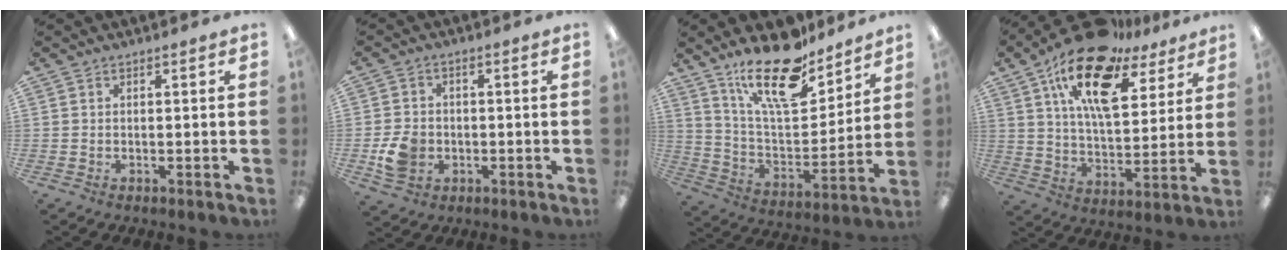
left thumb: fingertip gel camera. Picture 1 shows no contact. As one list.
[{"total": 6.8, "force": [-1.8, 5.5, 3.6], "torque": [-0.062, 0.003, -0.033]}, {"total": 20.4, "force": [15.1, 7.5, 11.4], "torque": [-0.203, -0.089, 0.261]}, {"total": 20.0, "force": [12.2, 9.1, 13.0], "torque": [-0.221, -0.058, 0.211]}]